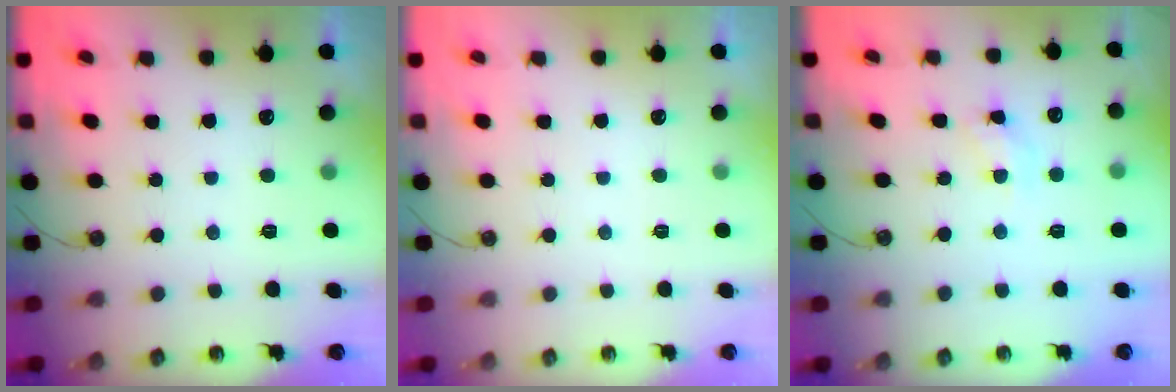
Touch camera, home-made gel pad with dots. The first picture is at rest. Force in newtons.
{"total": 0.0}
{"total": 5.3, "press": 5.3, "slide": 0.3}